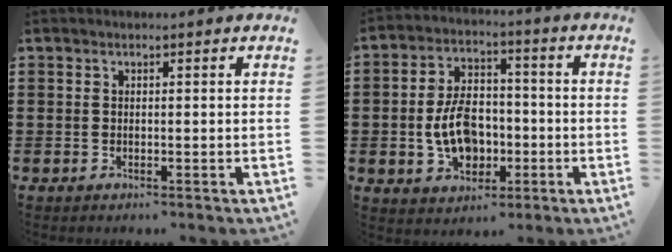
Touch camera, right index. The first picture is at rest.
{"total": 8.7, "force": [-1.7, 5.7, 6.3], "torque": [-0.110, -0.001, -0.036]}